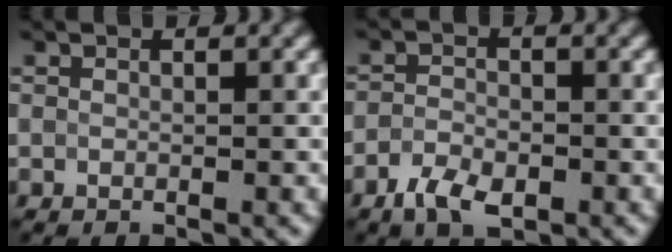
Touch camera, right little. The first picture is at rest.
{"total": 3.3, "force": [-1.9, 1.6, 2.2], "torque": [-0.042, -0.002, -0.039]}